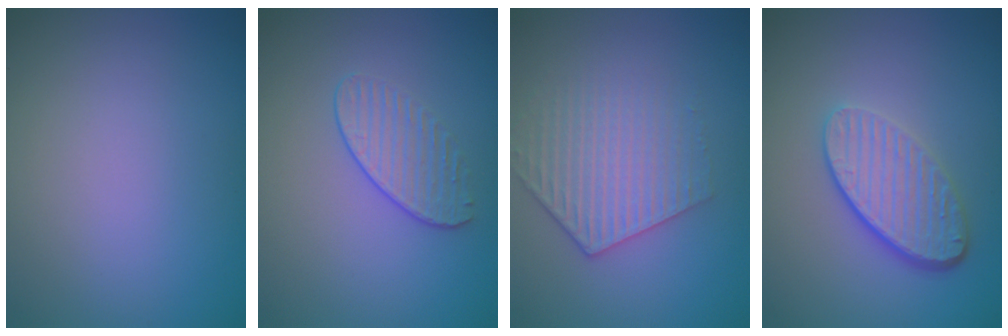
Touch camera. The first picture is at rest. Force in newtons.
{"total": 1.8, "press": 1.3, "slide": 1.1}
{"total": 3.5, "press": 2.9, "slide": 2.0}
{"total": 4.6, "press": 3.3, "slide": 3.2}